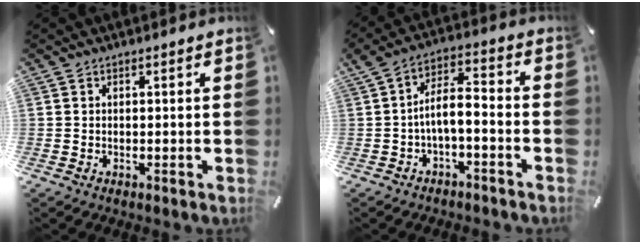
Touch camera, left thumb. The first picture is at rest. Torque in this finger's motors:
{"motor_torque": [1.14, 1.71, 0.60, -0.35, 0.14]}